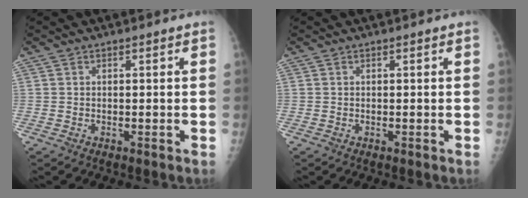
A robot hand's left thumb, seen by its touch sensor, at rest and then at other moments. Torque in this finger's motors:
{"motor_torque": [0.04, 0.07, -0.07, -0.16, 0.00]}